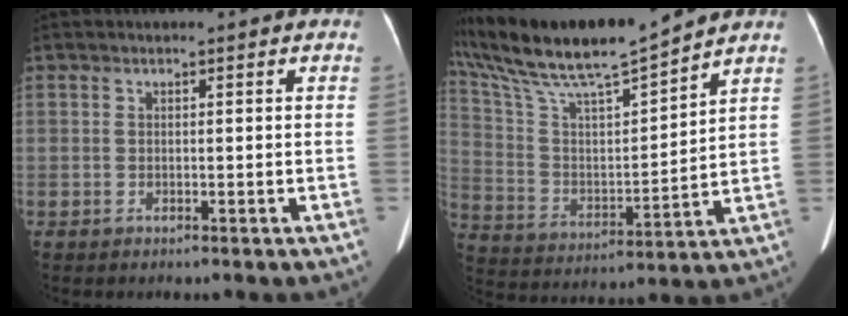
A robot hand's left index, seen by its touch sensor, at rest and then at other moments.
{"total": 18.0, "force": [15.8, 0.3, 8.6], "torque": [-0.177, 0.005, 0.295]}